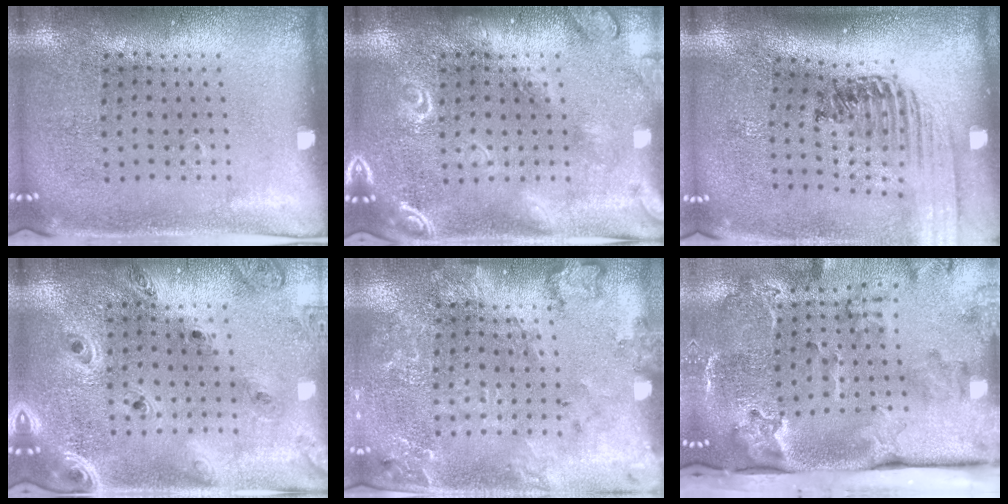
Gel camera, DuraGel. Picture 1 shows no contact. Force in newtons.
{"total": 3.3, "press": 3.3, "slide": 0.4}
{"total": 1.5, "press": 1.4, "slide": 0.3}
{"total": 1.3, "press": 1.3, "slide": 0.2}
{"total": 1.9, "press": 1.9, "slide": 0.2}
{"total": 4.0, "press": 2.7, "slide": 3.0}